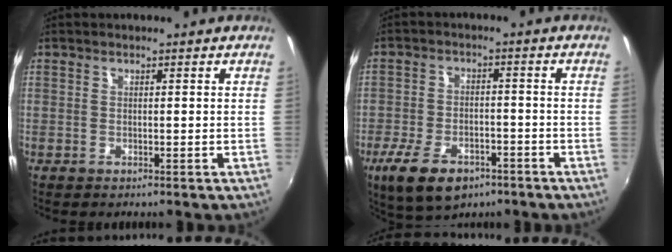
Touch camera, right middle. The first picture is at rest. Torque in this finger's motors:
{"motor_torque": [1.18, -0.96, 0.21, 0.12]}